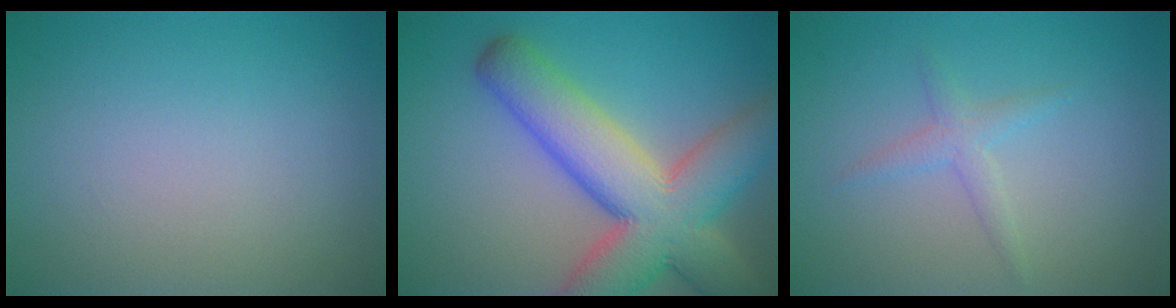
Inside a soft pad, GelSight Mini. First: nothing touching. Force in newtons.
{"total": 10.8, "press": 10.8, "slide": 0.6}
{"total": 1.6, "press": 1.6, "slide": 0.1}